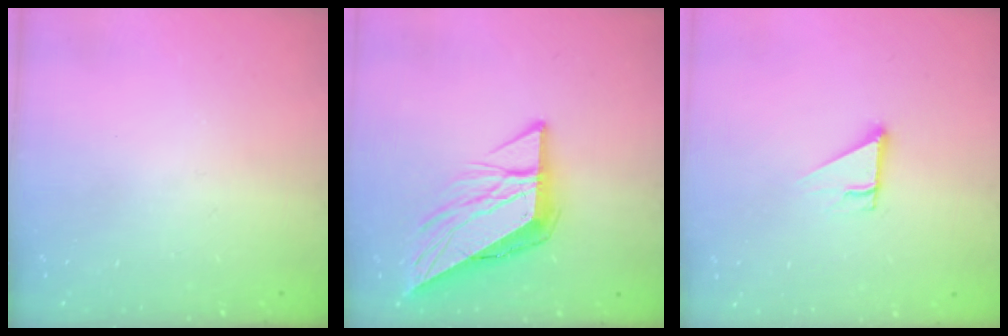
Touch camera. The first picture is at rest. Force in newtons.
{"total": 11.7, "press": 11.6, "slide": 1.4}
{"total": 2.7, "press": 2.7, "slide": 0.0}